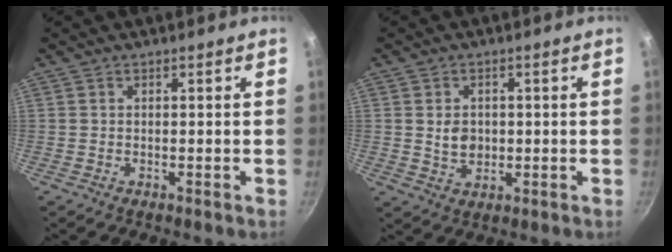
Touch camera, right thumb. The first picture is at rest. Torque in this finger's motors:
{"motor_torque": [-0.33, 0.48, 0.52, -0.20, 0.03]}